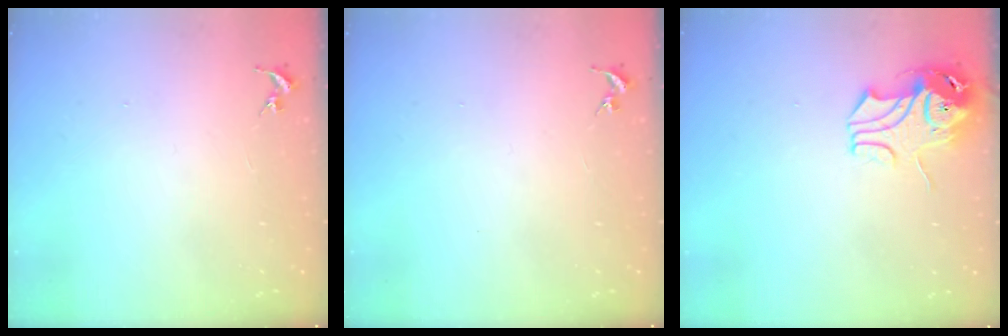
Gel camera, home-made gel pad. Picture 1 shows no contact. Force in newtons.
{"total": 0.0}
{"total": 9.5, "press": 9.4, "slide": 1.2}